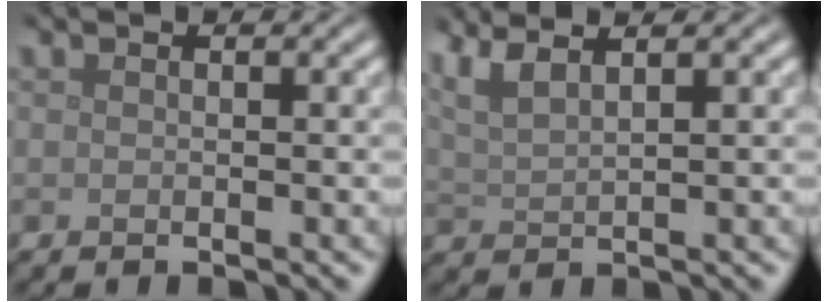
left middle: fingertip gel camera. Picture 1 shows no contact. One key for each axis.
{"total": 3.4, "fx": 2.5, "fy": 0.9, "fz": 2.1, "tx": -0.045, "ty": 0.014, "tz": 0.050}